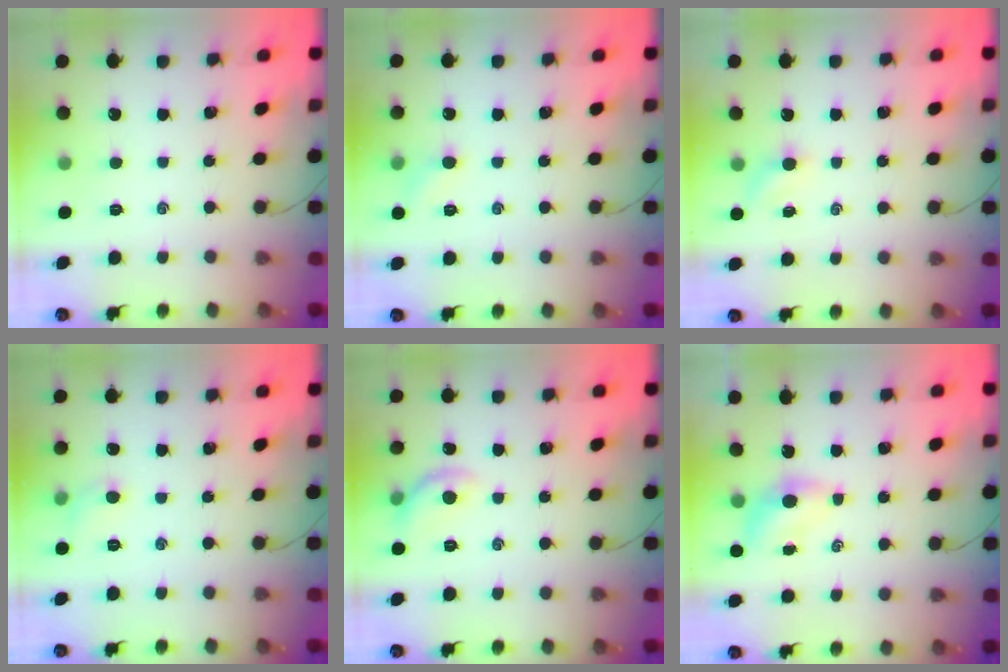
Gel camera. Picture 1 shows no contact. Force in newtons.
{"total": 4.5, "press": 4.2, "slide": 1.4}
{"total": 2.6, "press": 2.4, "slide": 0.8}
{"total": 4.2, "press": 4.0, "slide": 1.3}
{"total": 7.9, "press": 7.9, "slide": 0.6}
{"total": 4.3, "press": 4.1, "slide": 1.0}